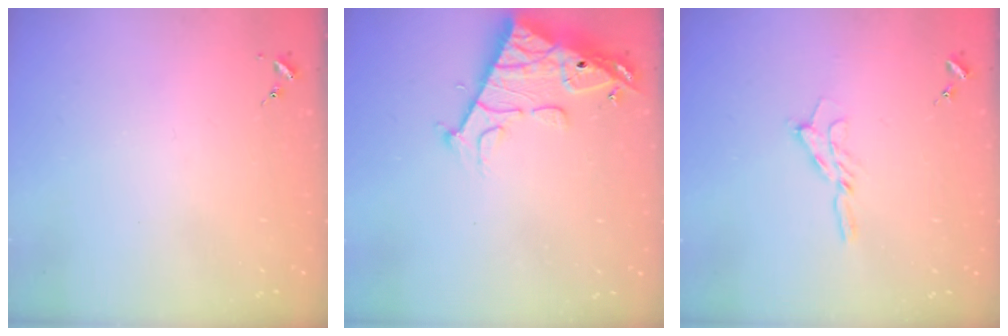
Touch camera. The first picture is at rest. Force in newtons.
{"total": 15.6, "press": 15.5, "slide": 1.5}
{"total": 6.5, "press": 6.5, "slide": 0.7}